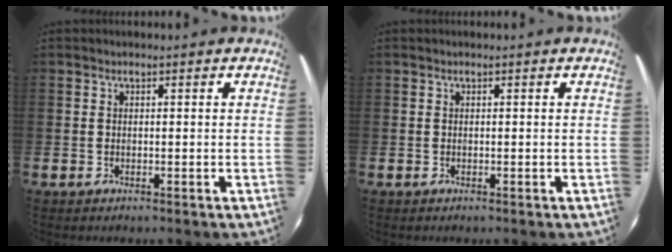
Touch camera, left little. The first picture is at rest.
{"total": 0.0}